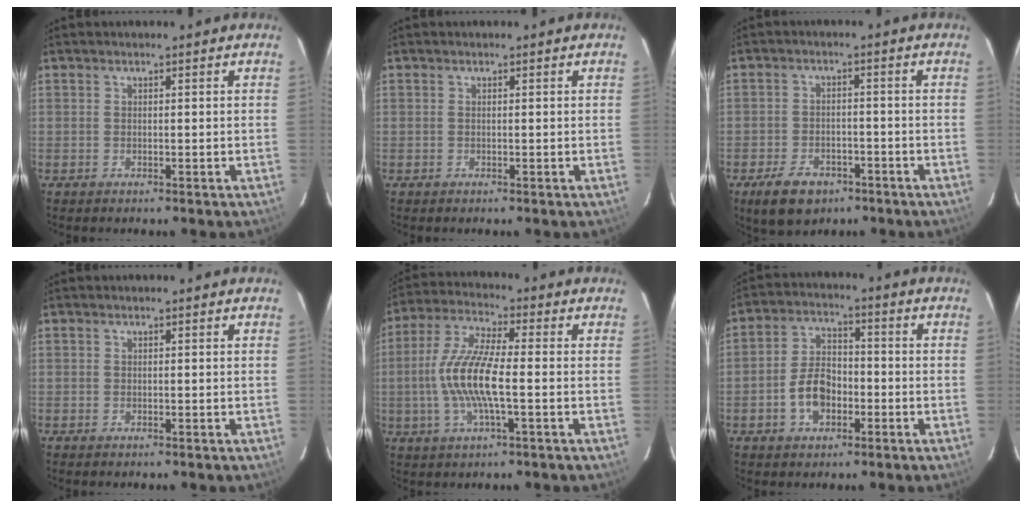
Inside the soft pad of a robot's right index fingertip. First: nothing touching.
{"total": 0.0}
{"total": 8.7, "force": [-5.5, 5.2, 4.3], "torque": [-0.106, -0.002, -0.081]}
{"total": 0.0}
{"total": 12.1, "force": [-1.8, 2.4, 11.7], "torque": [-0.243, 0.001, -0.040]}
{"total": 8.1, "force": [-2.9, 5.1, 5.5], "torque": [-0.108, 0.018, -0.046]}